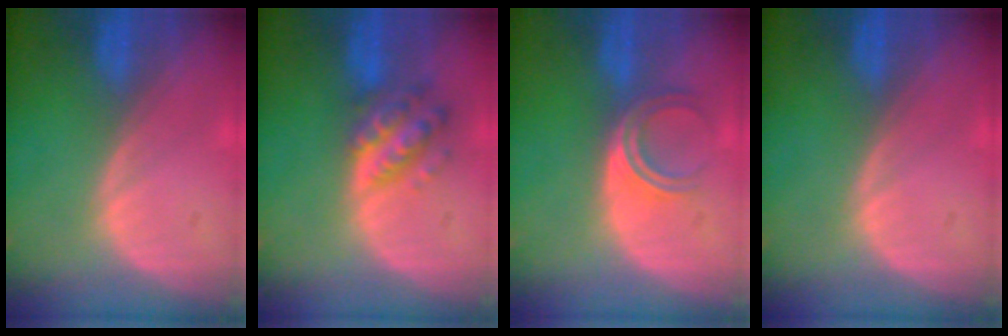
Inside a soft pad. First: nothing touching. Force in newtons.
{"total": 6.3, "press": 5.7, "slide": 2.6}
{"total": 4.9, "press": 4.0, "slide": 2.9}
{"total": 0.0}